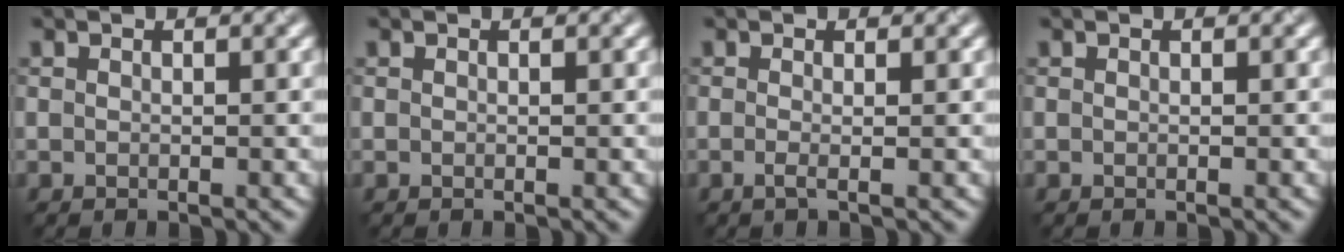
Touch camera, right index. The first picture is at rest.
{"total": 0.0}
{"total": 1.1, "force": [-0.7, 0.1, 0.9], "torque": [-0.013, 0.000, -0.010]}
{"total": 0.0}